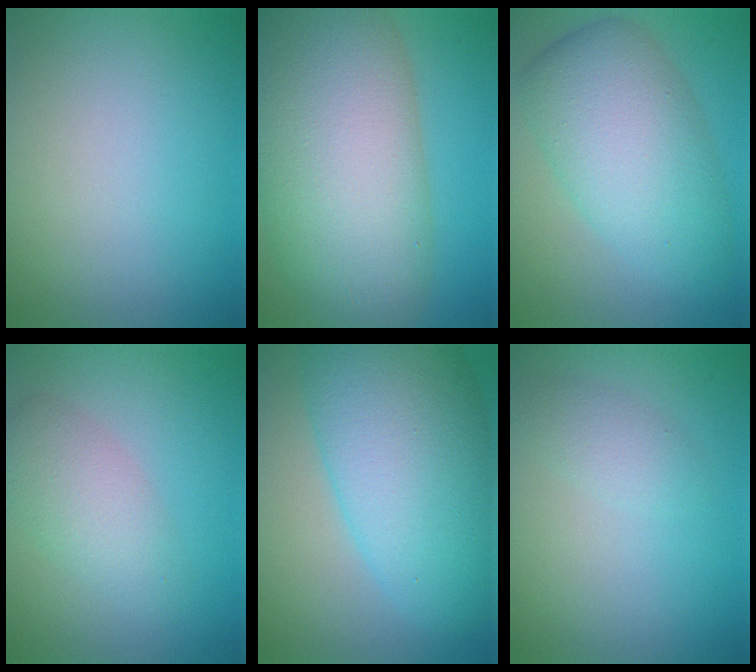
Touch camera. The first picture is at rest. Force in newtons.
{"total": 14.3, "press": 14.2, "slide": 0.7}
{"total": 8.3, "press": 8.3, "slide": 0.2}
{"total": 3.6, "press": 3.6, "slide": 0.1}
{"total": 11.8, "press": 11.8, "slide": 0.3}
{"total": 1.6, "press": 1.6, "slide": 0.1}